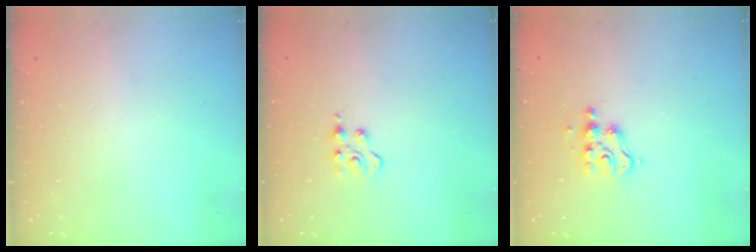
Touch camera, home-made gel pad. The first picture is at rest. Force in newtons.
{"total": 2.8, "press": 2.8, "slide": 0.3}
{"total": 5.8, "press": 5.8, "slide": 0.0}